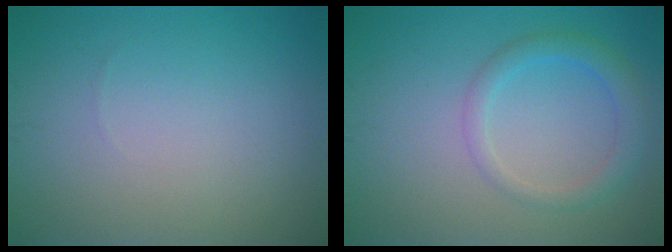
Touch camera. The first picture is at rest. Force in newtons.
{"total": 2.7, "press": 2.7, "slide": 0.1}